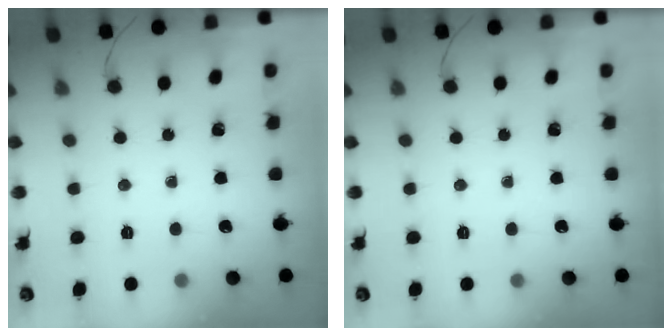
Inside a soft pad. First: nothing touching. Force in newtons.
{"total": 0.0}